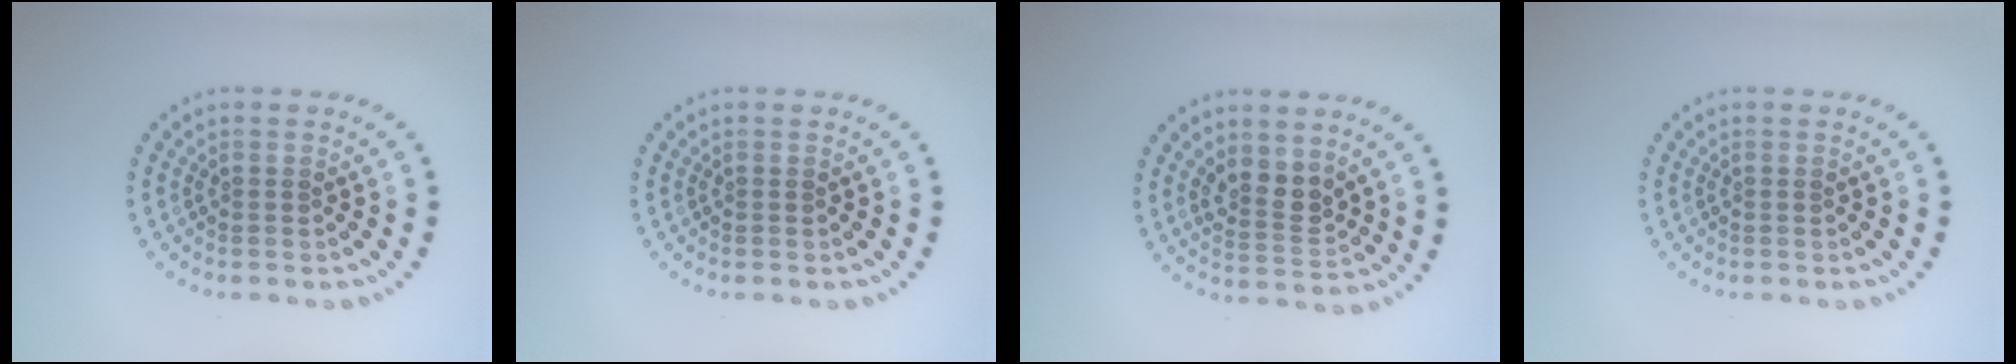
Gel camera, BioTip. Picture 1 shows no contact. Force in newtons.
{"total": 0.0}
{"total": 2.6, "press": 2.4, "slide": 1.2}
{"total": 0.0}